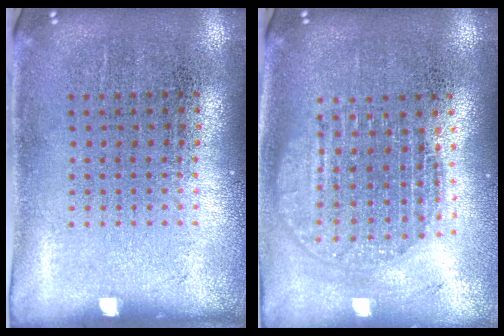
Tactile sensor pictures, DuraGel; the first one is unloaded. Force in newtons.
{"total": 1.8, "press": 1.5, "slide": 0.9}